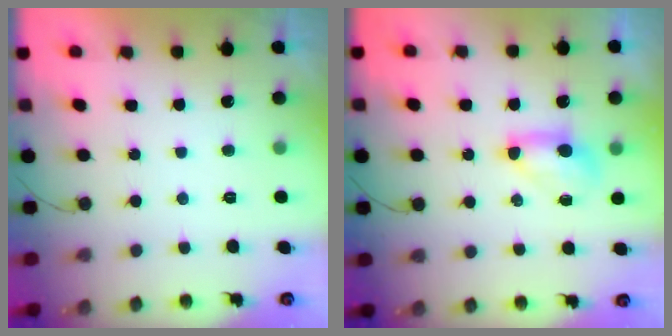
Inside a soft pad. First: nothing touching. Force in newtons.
{"total": 7.0, "press": 6.9, "slide": 1.1}